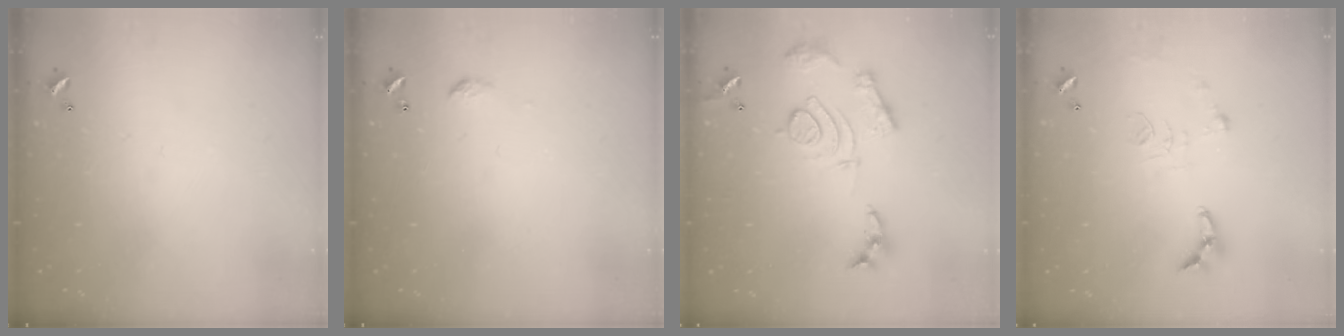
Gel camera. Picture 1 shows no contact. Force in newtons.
{"total": 3.4, "press": 3.4, "slide": 0.5}
{"total": 14.5, "press": 14.4, "slide": 1.3}
{"total": 9.3, "press": 9.3, "slide": 0.8}